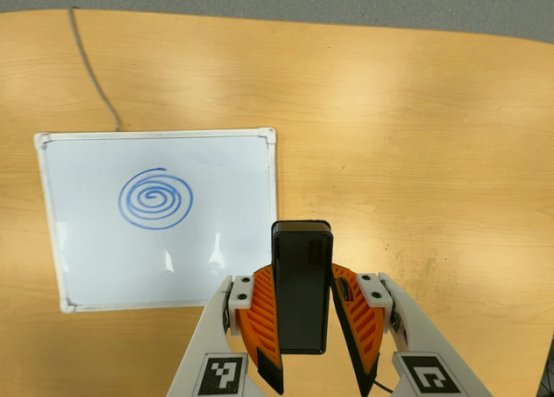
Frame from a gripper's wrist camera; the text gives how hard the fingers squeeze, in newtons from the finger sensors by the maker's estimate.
{"total": 5.0, "left": 4.2, "right": 5.7}